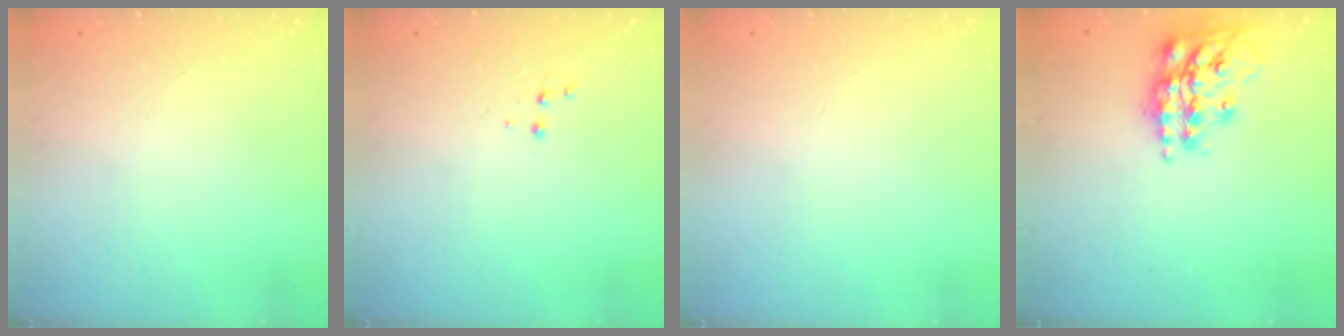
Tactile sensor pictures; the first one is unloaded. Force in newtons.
{"total": 1.9, "press": 1.9, "slide": 0.2}
{"total": 0.0}
{"total": 16.5, "press": 16.5, "slide": 1.1}